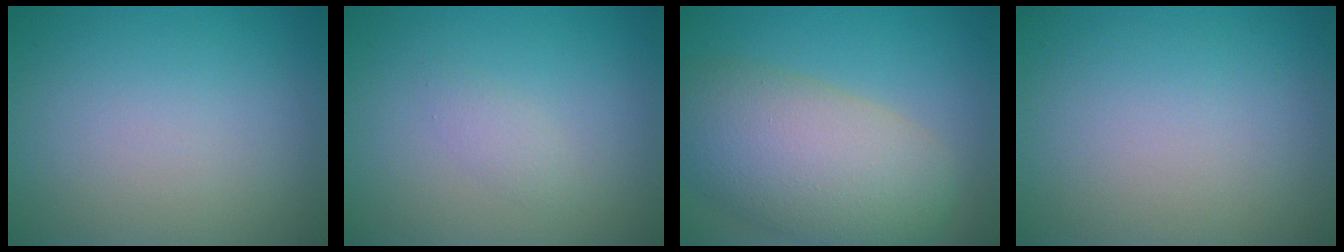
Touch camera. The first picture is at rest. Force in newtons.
{"total": 1.1, "press": 1.1, "slide": 0.1}
{"total": 10.1, "press": 10.0, "slide": 0.4}
{"total": 0.0}